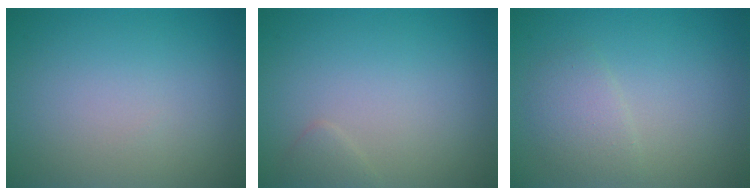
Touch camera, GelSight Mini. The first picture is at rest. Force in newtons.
{"total": 0.9, "press": 0.9, "slide": 0.0}
{"total": 2.0, "press": 2.0, "slide": 0.1}